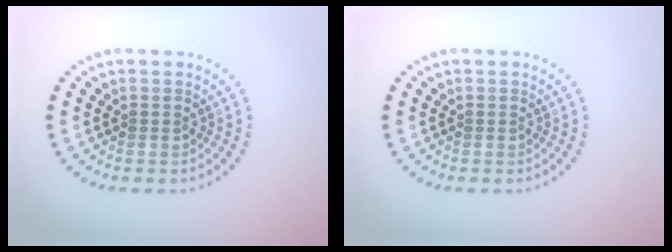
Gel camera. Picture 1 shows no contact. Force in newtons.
{"total": 0.0}